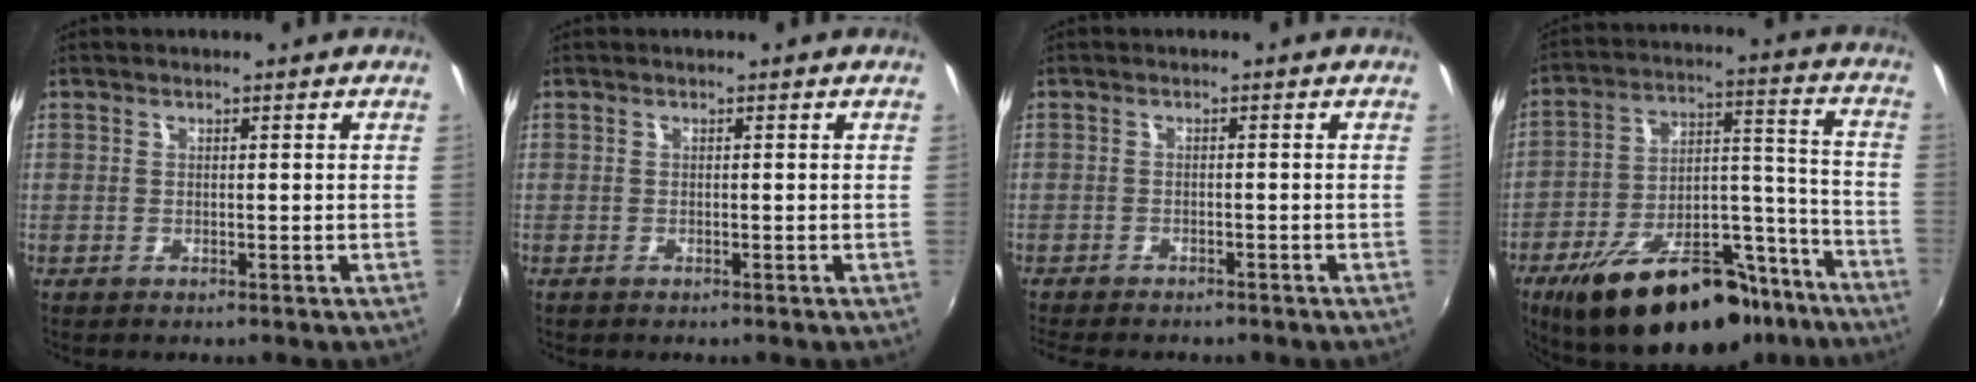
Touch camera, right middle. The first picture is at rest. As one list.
[{"total": 0.0}, {"total": 6.3, "force": [-5.5, 1.7, 2.6], "torque": [-0.065, -0.019, -0.083]}, {"total": 26.9, "force": [-19.1, 11.4, 15.2], "torque": [-0.252, 0.024, -0.265]}]